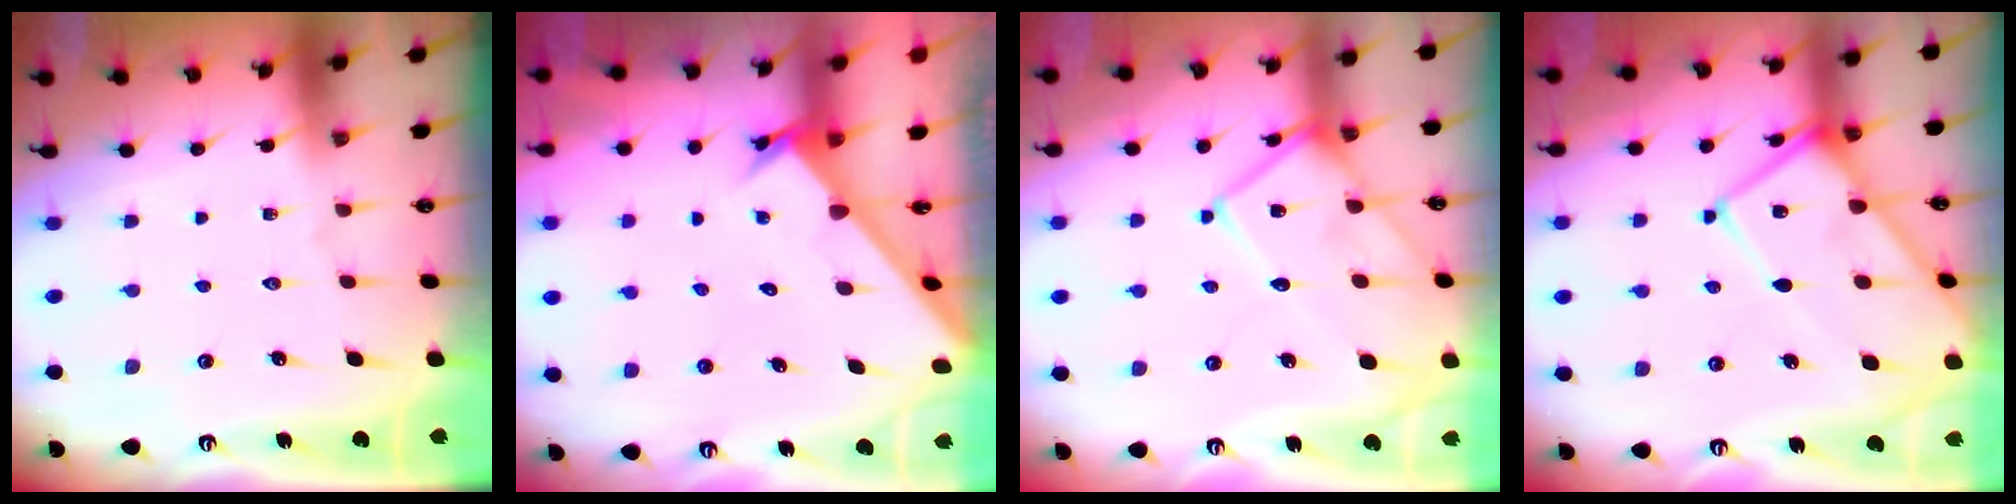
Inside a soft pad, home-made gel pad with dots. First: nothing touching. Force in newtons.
{"total": 2.4, "press": 2.4, "slide": 0.1}
{"total": 14.0, "press": 13.9, "slide": 1.3}
{"total": 14.6, "press": 14.5, "slide": 1.8}